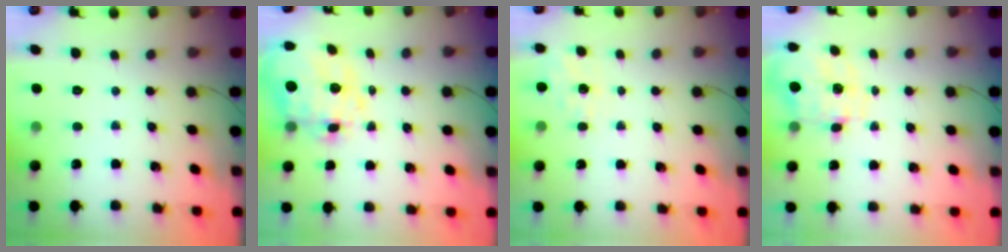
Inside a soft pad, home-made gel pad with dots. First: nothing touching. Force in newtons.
{"total": 8.1, "press": 7.3, "slide": 3.3}
{"total": 1.5, "press": 1.1, "slide": 1.1}
{"total": 3.4, "press": 3.2, "slide": 1.0}